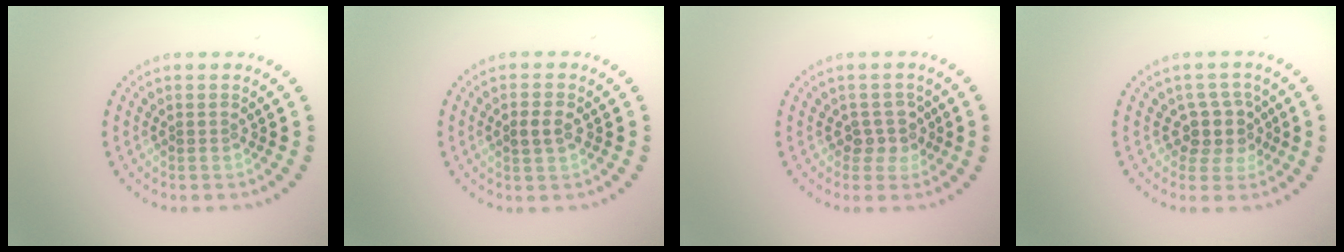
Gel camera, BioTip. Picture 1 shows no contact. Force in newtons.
{"total": 1.9, "press": 1.9, "slide": 0.3}
{"total": 2.1, "press": 1.7, "slide": 1.2}
{"total": 2.9, "press": 2.3, "slide": 1.6}